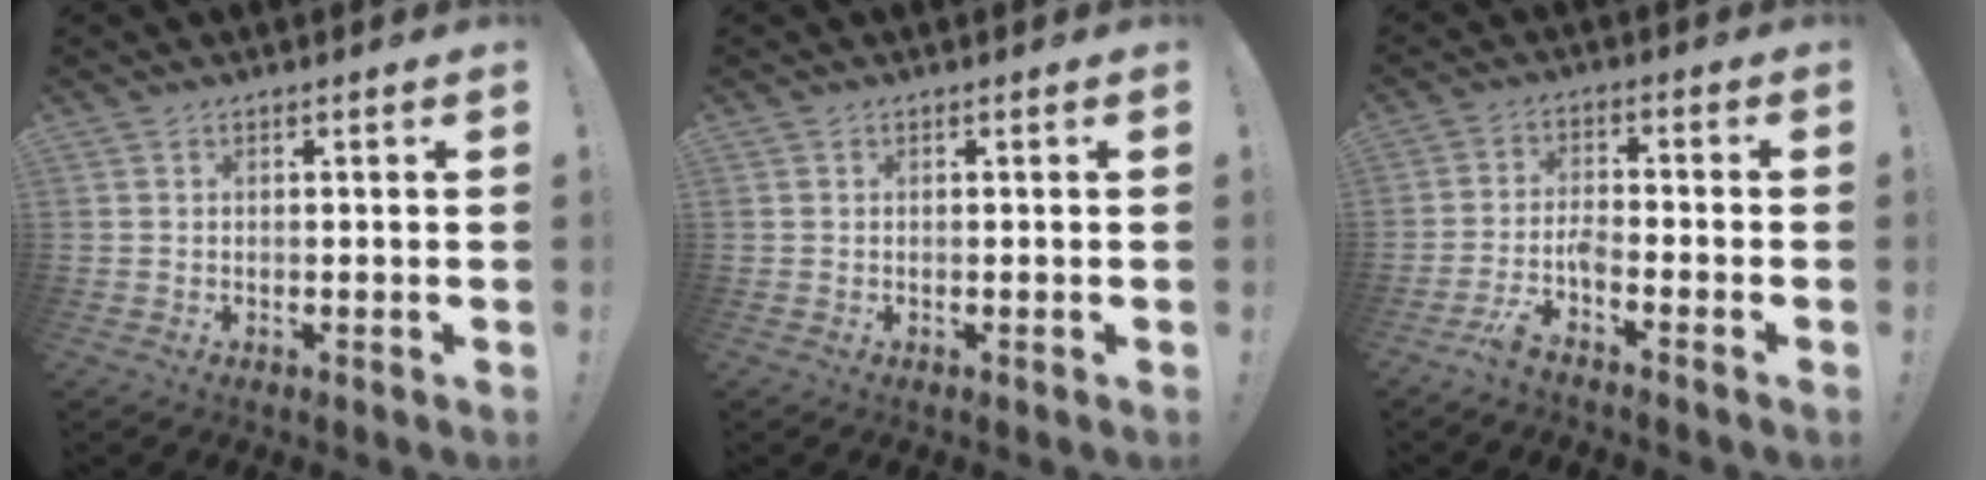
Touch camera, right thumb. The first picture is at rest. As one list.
[{"total": 0.0}, {"total": 6.2, "force": [-4.5, 1.3, 4.0], "torque": [-0.089, 0.008, -0.083]}]